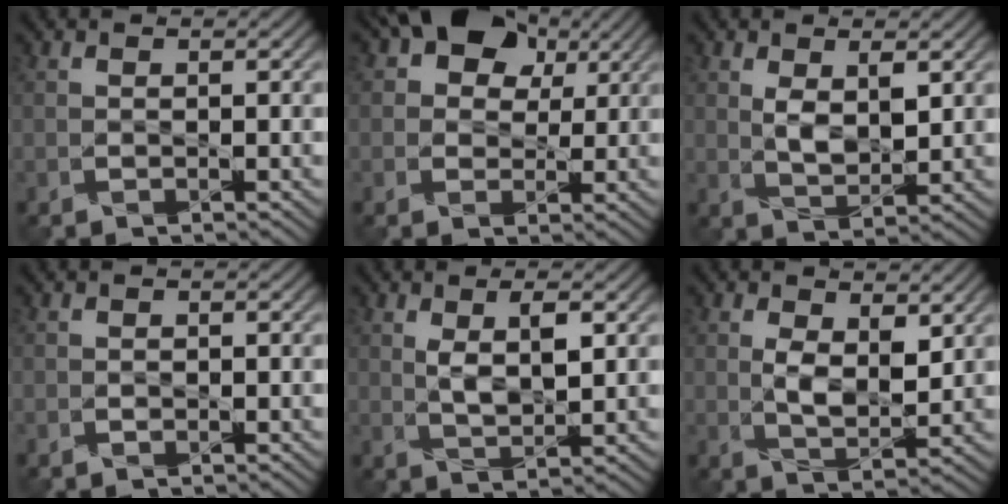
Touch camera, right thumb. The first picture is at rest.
{"total": 9.6, "force": [4.4, 6.8, 5.1], "torque": [-0.113, 0.039, 0.046]}
{"total": 4.2, "force": [1.3, 2.1, 3.4], "torque": [-0.075, -0.007, 0.028]}
{"total": 0.7, "force": [-0.2, 0.6, 0.3], "torque": [-0.003, -0.004, -0.005]}
{"total": 4.4, "force": [1.3, 1.9, 3.7], "torque": [-0.078, -0.005, 0.027]}
{"total": 5.2, "force": [1.2, 2.7, 4.3], "torque": [-0.088, -0.009, 0.028]}